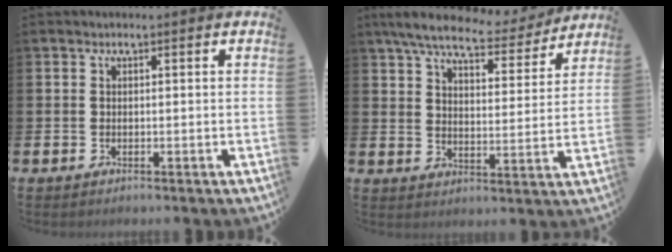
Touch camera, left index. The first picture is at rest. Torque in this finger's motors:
{"motor_torque": [1.05, -1.09, 0.54, 0.21]}